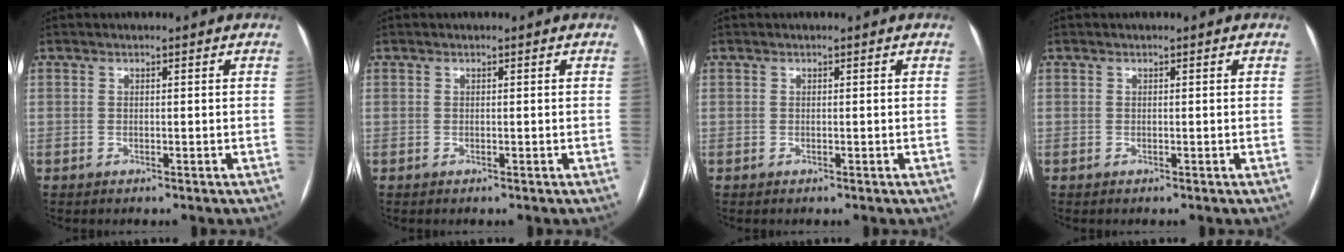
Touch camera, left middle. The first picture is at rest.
{"total": 0.0}
{"total": 0.0}
{"total": 0.0}